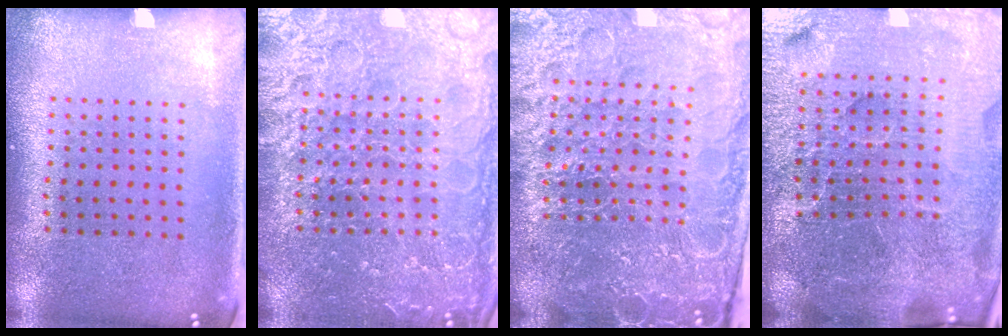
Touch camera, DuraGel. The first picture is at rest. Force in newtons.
{"total": 6.9, "press": 6.9, "slide": 0.8}
{"total": 6.0, "press": 5.3, "slide": 2.7}
{"total": 7.0, "press": 6.1, "slide": 3.4}